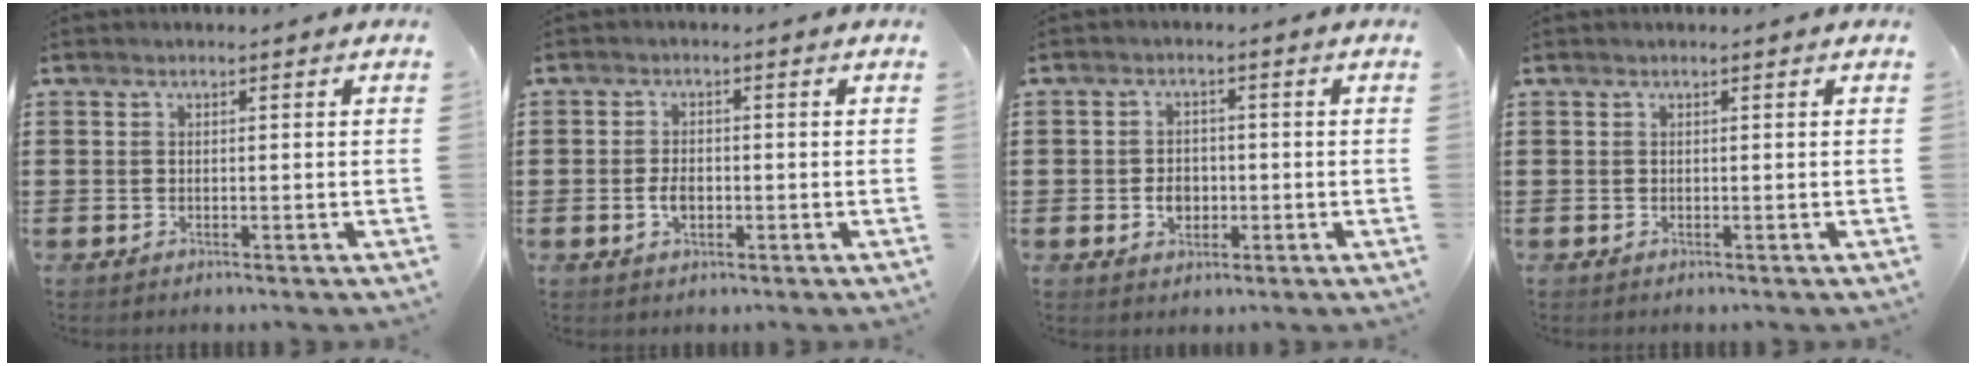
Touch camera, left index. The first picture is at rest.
{"total": 2.7, "force": [-0.4, 1.6, 2.2], "torque": [-0.049, -0.001, -0.010]}
{"total": 3.1, "force": [-0.7, 2.4, 1.9], "torque": [-0.032, -0.002, -0.016]}
{"total": 0.0}